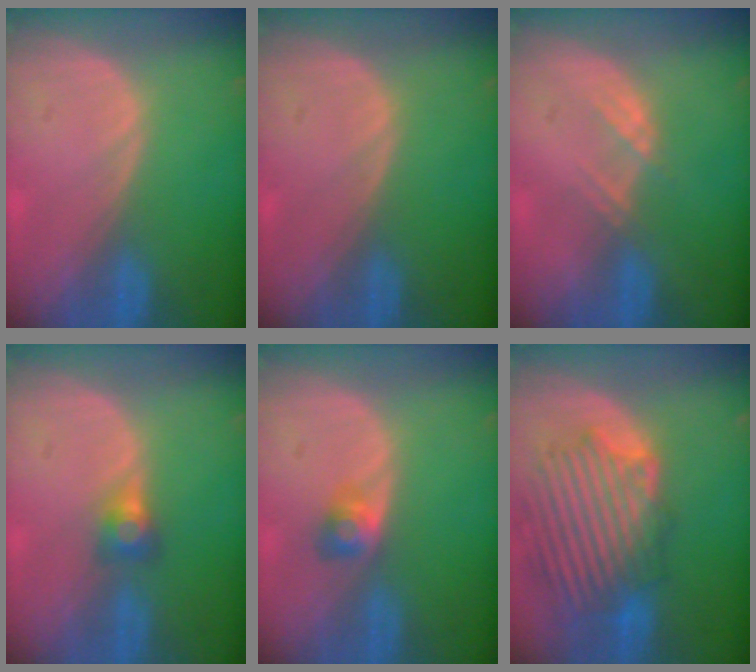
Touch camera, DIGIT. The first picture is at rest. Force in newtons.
{"total": 0.0}
{"total": 2.3, "press": 2.1, "slide": 0.7}
{"total": 2.7, "press": 2.5, "slide": 0.9}
{"total": 2.6, "press": 2.4, "slide": 0.9}
{"total": 10.3, "press": 10.0, "slide": 2.3}